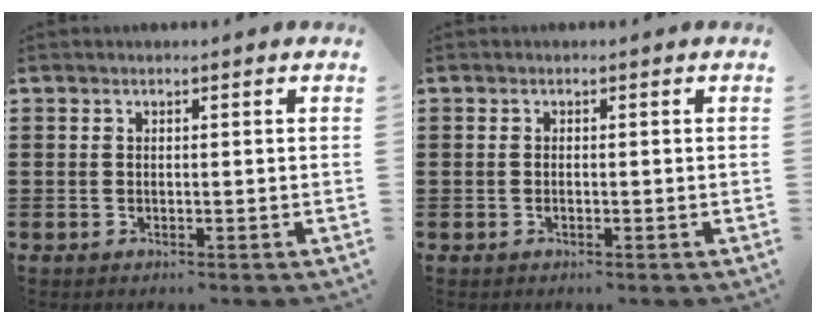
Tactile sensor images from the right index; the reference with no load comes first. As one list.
[{"total": 0.6, "force": [-0.2, -0.1, 0.5], "torque": [-0.013, -0.007, -0.002]}]